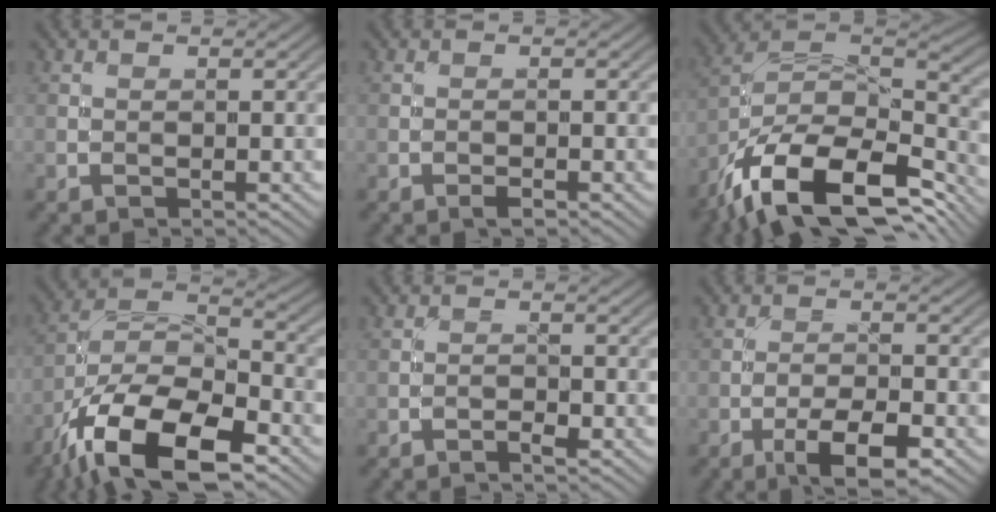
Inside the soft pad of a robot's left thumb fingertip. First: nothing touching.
{"total": 0.8, "force": [-0.6, 0.1, 0.5], "torque": [-0.009, 0.001, -0.012]}
{"total": 17.8, "force": [-10.8, 8.3, 11.4], "torque": [-0.252, -0.029, -0.178]}
{"total": 16.2, "force": [-9.9, 6.8, 10.9], "torque": [-0.214, -0.020, -0.189]}
{"total": 1.1, "force": [-0.9, 0.2, 0.7], "torque": [-0.013, 0.002, -0.019]}
{"total": 6.3, "force": [-3.6, 1.8, 4.8], "torque": [-0.084, 0.002, -0.061]}